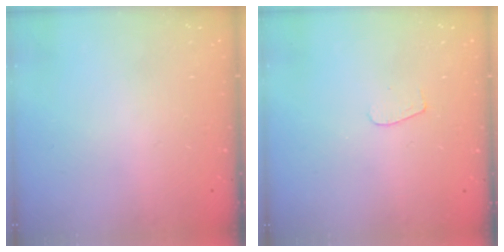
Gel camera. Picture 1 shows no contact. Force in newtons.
{"total": 3.6, "press": 3.6, "slide": 0.3}